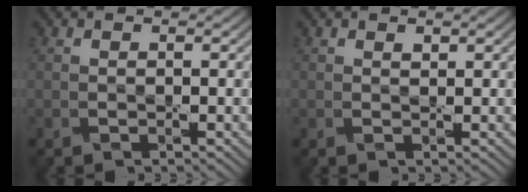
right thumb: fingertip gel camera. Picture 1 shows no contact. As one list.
[{"total": 0.6, "force": [0.5, 0.2, 0.3], "torque": [-0.005, -0.004, 0.010]}]